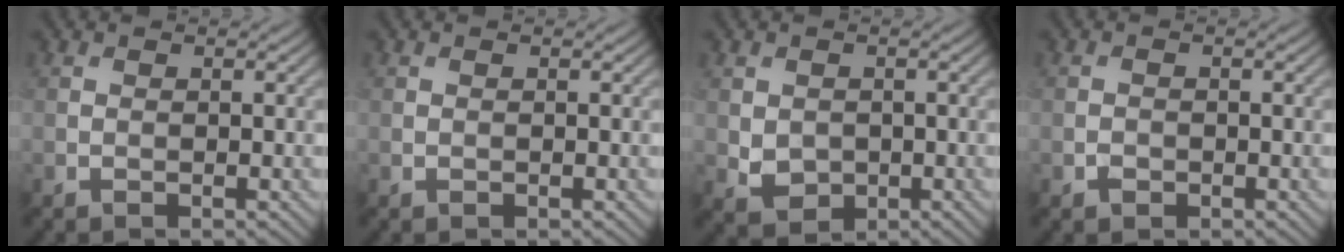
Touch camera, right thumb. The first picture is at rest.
{"total": 0.0}
{"total": 2.7, "force": [0.0, 2.5, 1.2], "torque": [-0.040, -0.007, 0.003]}
{"total": 0.8, "force": [-0.6, 0.6, 0.1], "torque": [-0.004, 0.002, -0.011]}